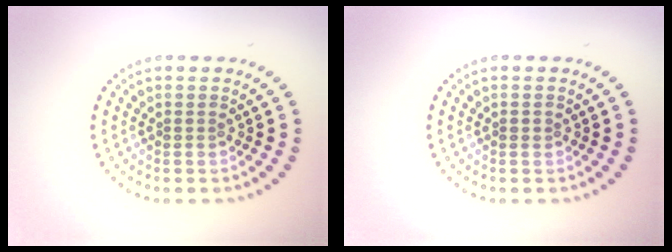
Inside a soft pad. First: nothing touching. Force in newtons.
{"total": 0.8, "press": 0.7, "slide": 0.3}